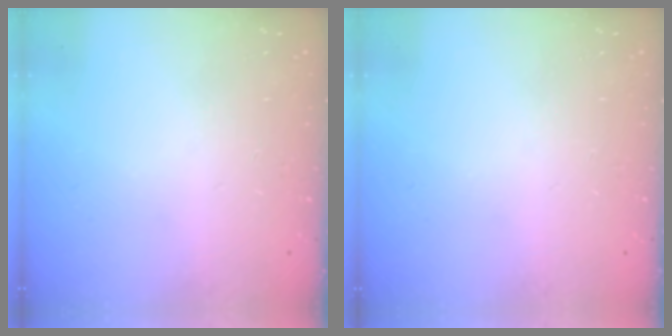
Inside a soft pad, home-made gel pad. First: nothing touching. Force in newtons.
{"total": 0.0}